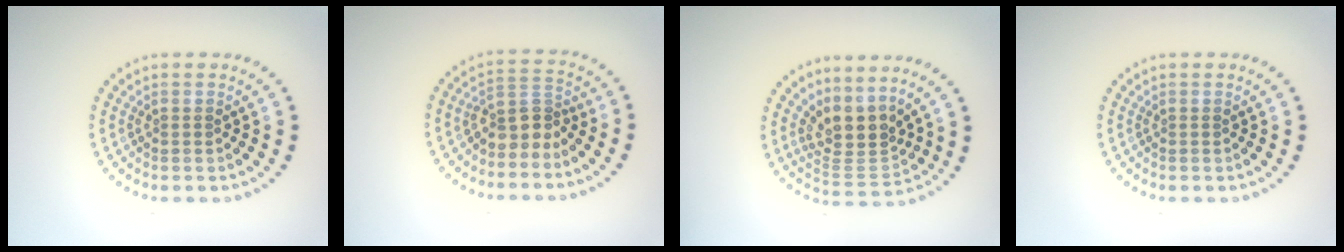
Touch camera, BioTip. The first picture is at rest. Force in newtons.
{"total": 3.0, "press": 2.3, "slide": 1.8}
{"total": 3.9, "press": 2.9, "slide": 2.6}
{"total": 0.0}